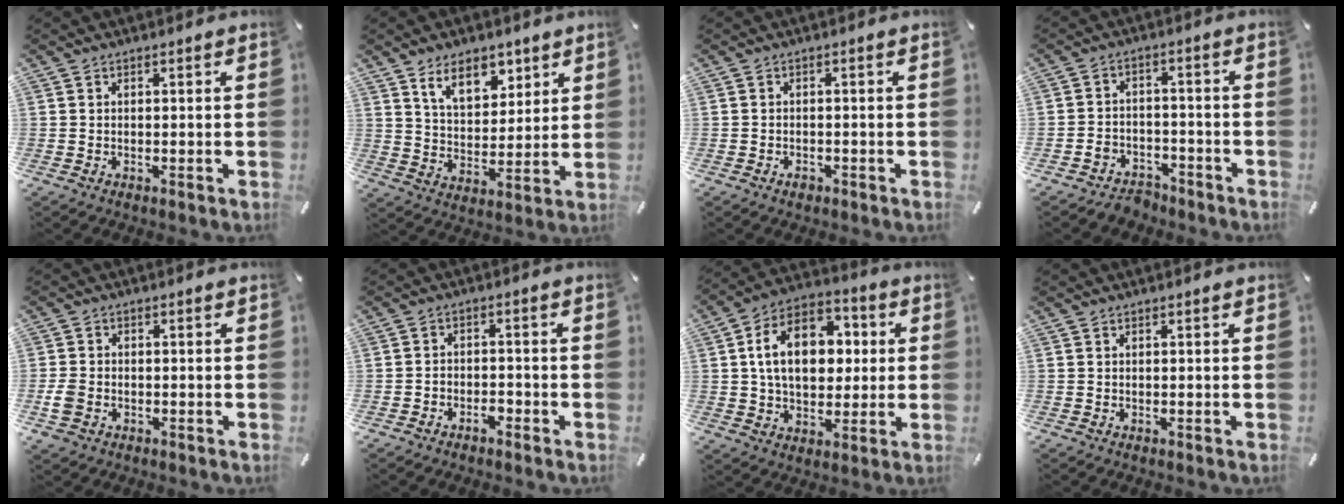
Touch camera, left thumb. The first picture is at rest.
{"total": 10.2, "force": [6.8, 6.0, 4.7], "torque": [-0.069, -0.025, 0.119]}
{"total": 1.4, "force": [-0.9, 0.8, 0.6], "torque": [-0.012, 0.003, -0.018]}
{"total": 4.9, "force": [-3.9, 2.8, 0.8], "torque": [-0.009, 0.024, -0.073]}
{"total": 4.4, "force": [-1.4, 3.5, 2.2], "torque": [-0.055, 0.001, -0.027]}
{"total": 3.0, "force": [-2.4, 1.6, 1.0], "torque": [-0.018, 0.011, -0.046]}
{"total": 15.9, "force": [2.2, 11.3, 10.9], "torque": [-0.191, 0.009, 0.038]}
{"total": 0.0}